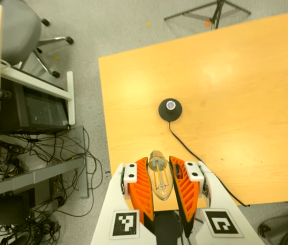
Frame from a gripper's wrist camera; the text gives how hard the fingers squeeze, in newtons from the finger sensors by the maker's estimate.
{"total": 22.7, "left": 24.4, "right": 21.0}